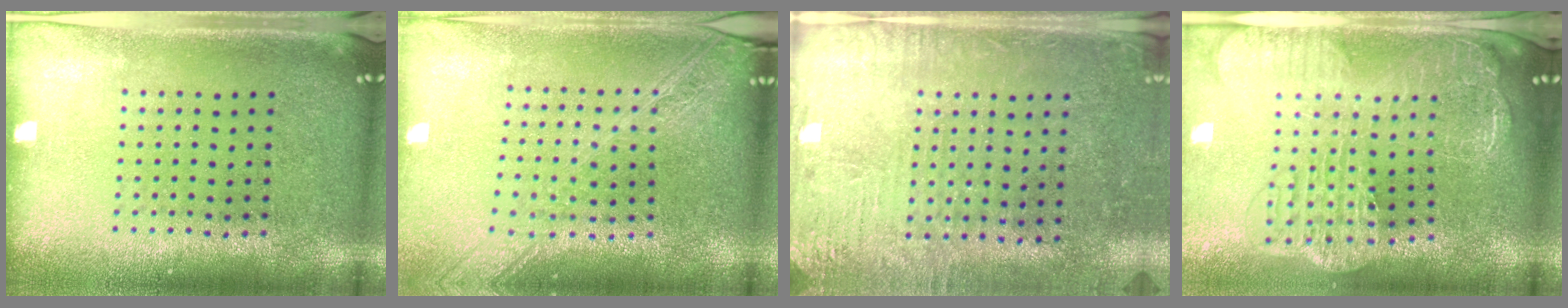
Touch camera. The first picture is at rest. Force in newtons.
{"total": 2.3, "press": 1.9, "slide": 1.3}
{"total": 3.2, "press": 2.9, "slide": 1.3}
{"total": 3.4, "press": 2.7, "slide": 2.0}